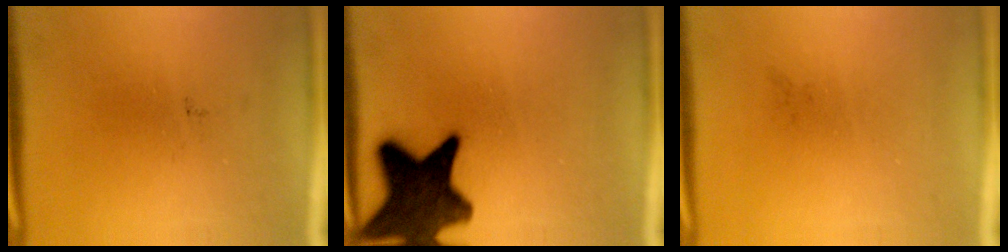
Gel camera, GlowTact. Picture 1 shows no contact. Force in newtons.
{"total": 14.4}
{"total": 0.0}